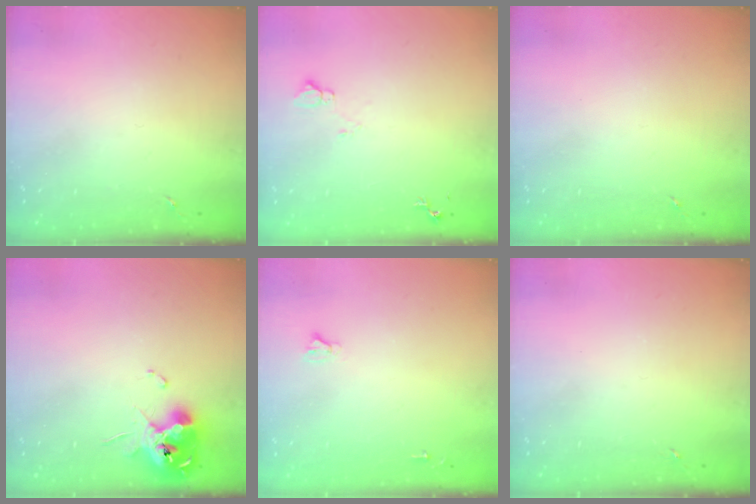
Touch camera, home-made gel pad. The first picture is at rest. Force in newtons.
{"total": 6.1, "press": 6.0, "slide": 0.8}
{"total": 0.0}
{"total": 12.4, "press": 12.2, "slide": 1.6}
{"total": 2.0, "press": 2.0, "slide": 0.2}
{"total": 0.0}